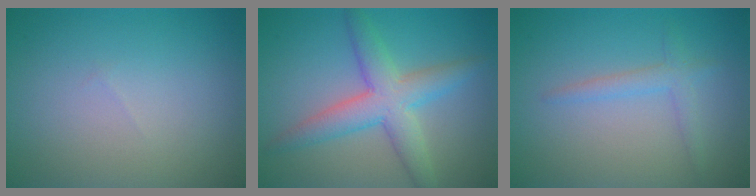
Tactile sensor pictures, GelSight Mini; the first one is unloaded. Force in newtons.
{"total": 5.3, "press": 5.3, "slide": 0.2}
{"total": 1.8, "press": 1.8, "slide": 0.1}